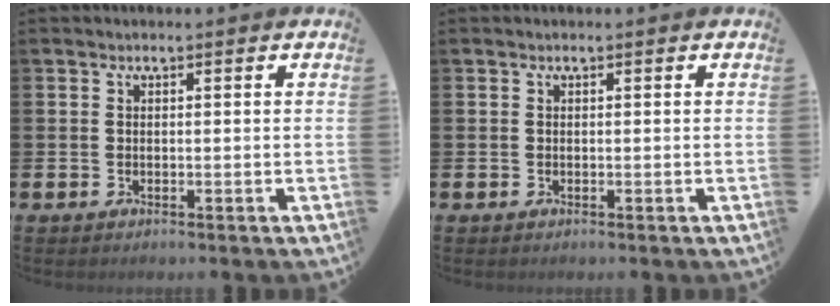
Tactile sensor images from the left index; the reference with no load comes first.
{"total": 0.0}